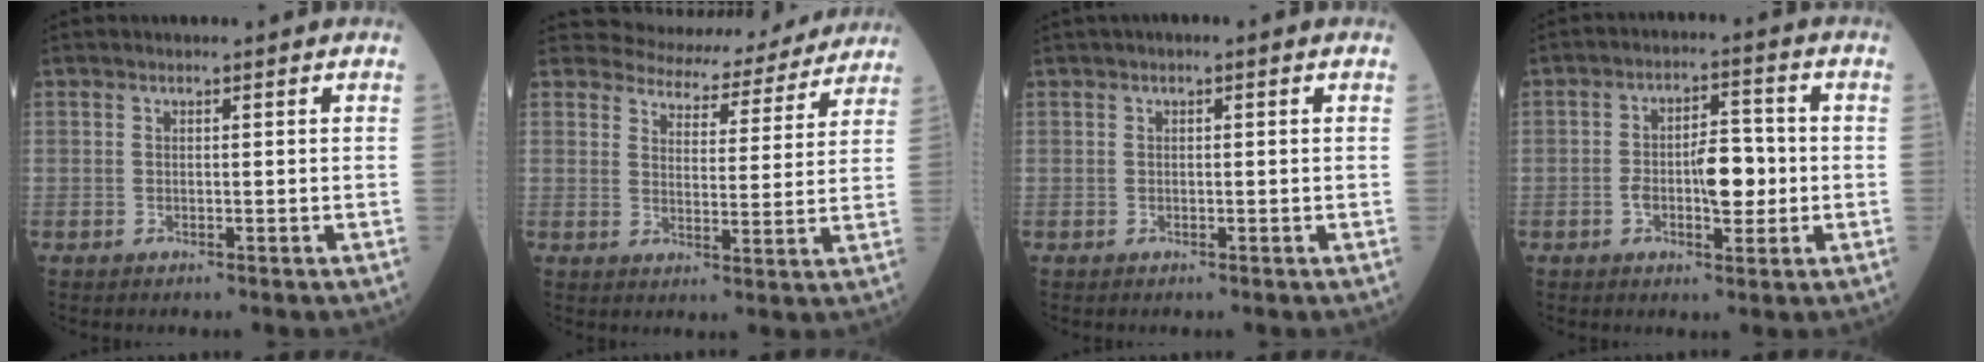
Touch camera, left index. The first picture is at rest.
{"total": 14.7, "force": [13.9, 4.3, 2.3], "torque": [-0.009, -0.006, 0.155]}
{"total": 0.9, "force": [0.4, 0.1, 0.9], "torque": [-0.015, 0.010, 0.004]}
{"total": 6.7, "force": [-1.2, 2.6, 6.0], "torque": [-0.104, 0.007, -0.020]}